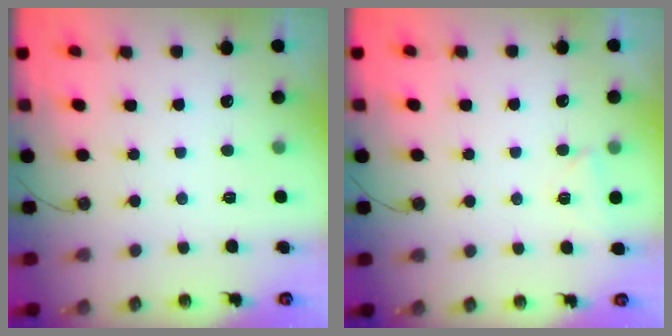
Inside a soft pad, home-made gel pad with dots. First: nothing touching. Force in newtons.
{"total": 2.8, "press": 2.7, "slide": 0.6}